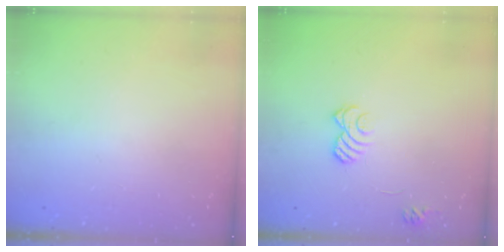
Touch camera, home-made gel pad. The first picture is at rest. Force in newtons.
{"total": 7.9, "press": 7.9, "slide": 0.4}